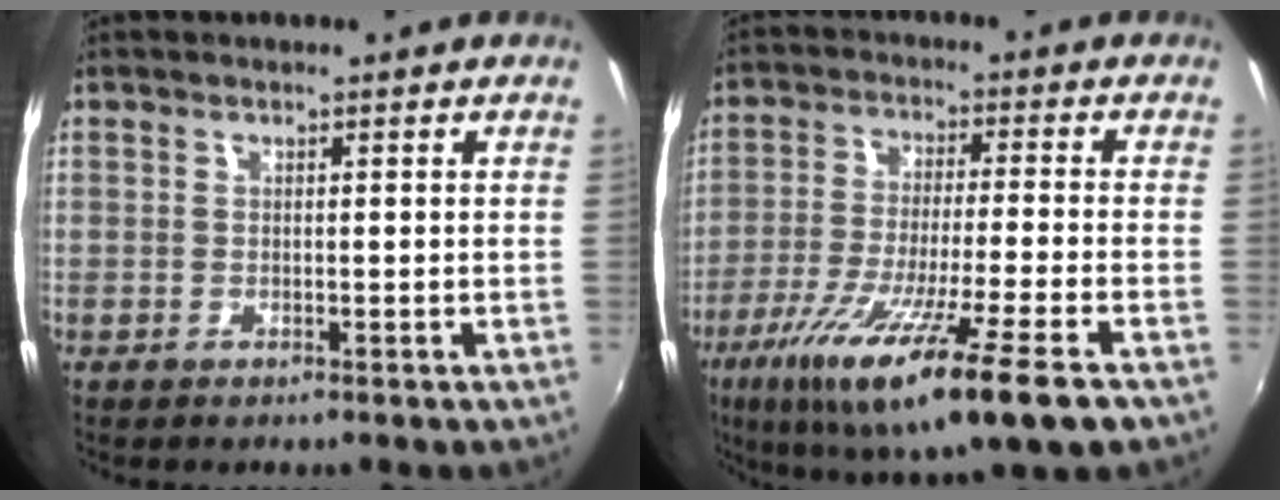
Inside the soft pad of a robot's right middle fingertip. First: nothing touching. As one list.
[{"total": 19.0, "force": [-10.7, 1.0, 15.7], "torque": [-0.294, -0.067, -0.183]}]